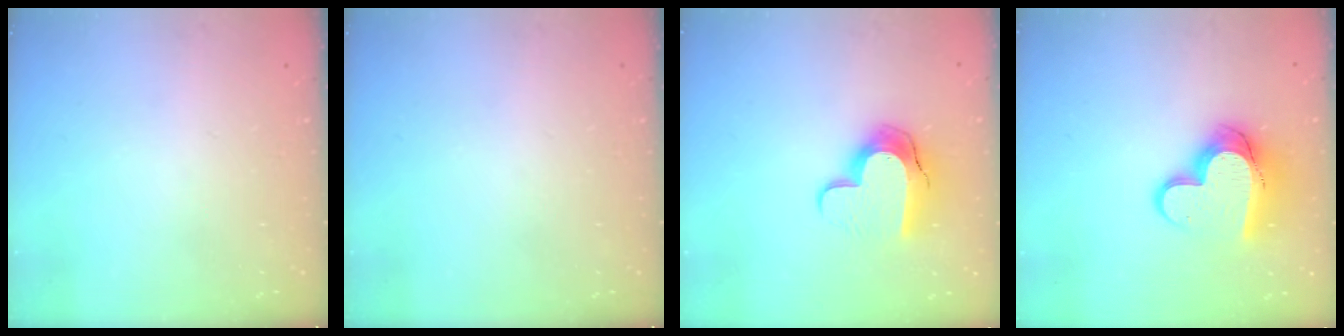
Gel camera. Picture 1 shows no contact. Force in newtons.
{"total": 0.0}
{"total": 12.7, "press": 12.7, "slide": 0.9}
{"total": 14.5, "press": 14.5, "slide": 1.2}